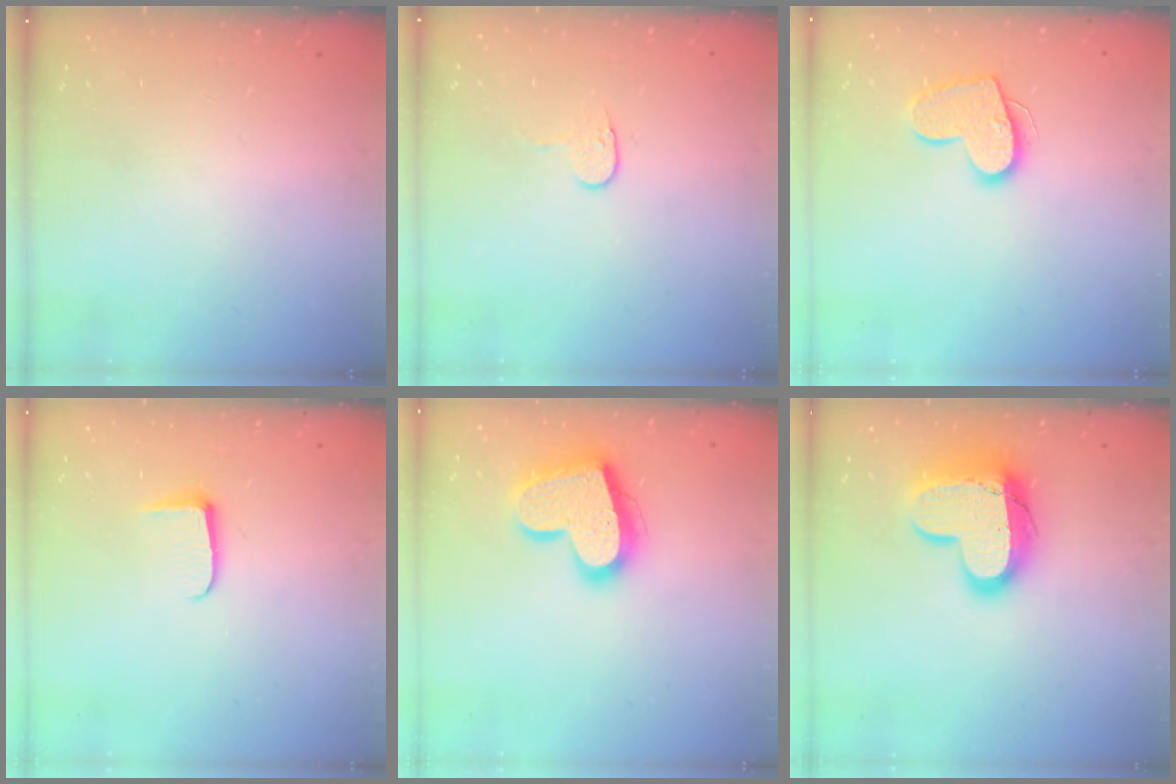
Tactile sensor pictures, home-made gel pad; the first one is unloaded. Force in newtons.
{"total": 3.8, "press": 3.7, "slide": 0.4}
{"total": 12.4, "press": 12.4, "slide": 0.7}
{"total": 6.2, "press": 6.1, "slide": 0.8}
{"total": 20.3, "press": 20.3, "slide": 1.5}
{"total": 16.2, "press": 16.1, "slide": 1.1}